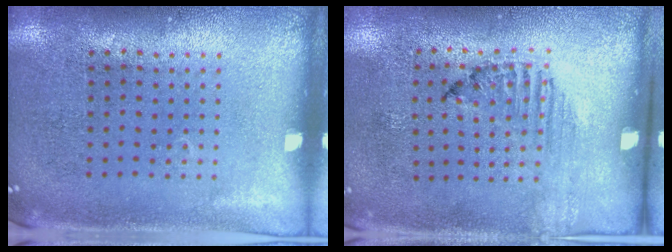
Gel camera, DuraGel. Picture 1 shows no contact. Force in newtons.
{"total": 1.3, "press": 1.1, "slide": 0.6}